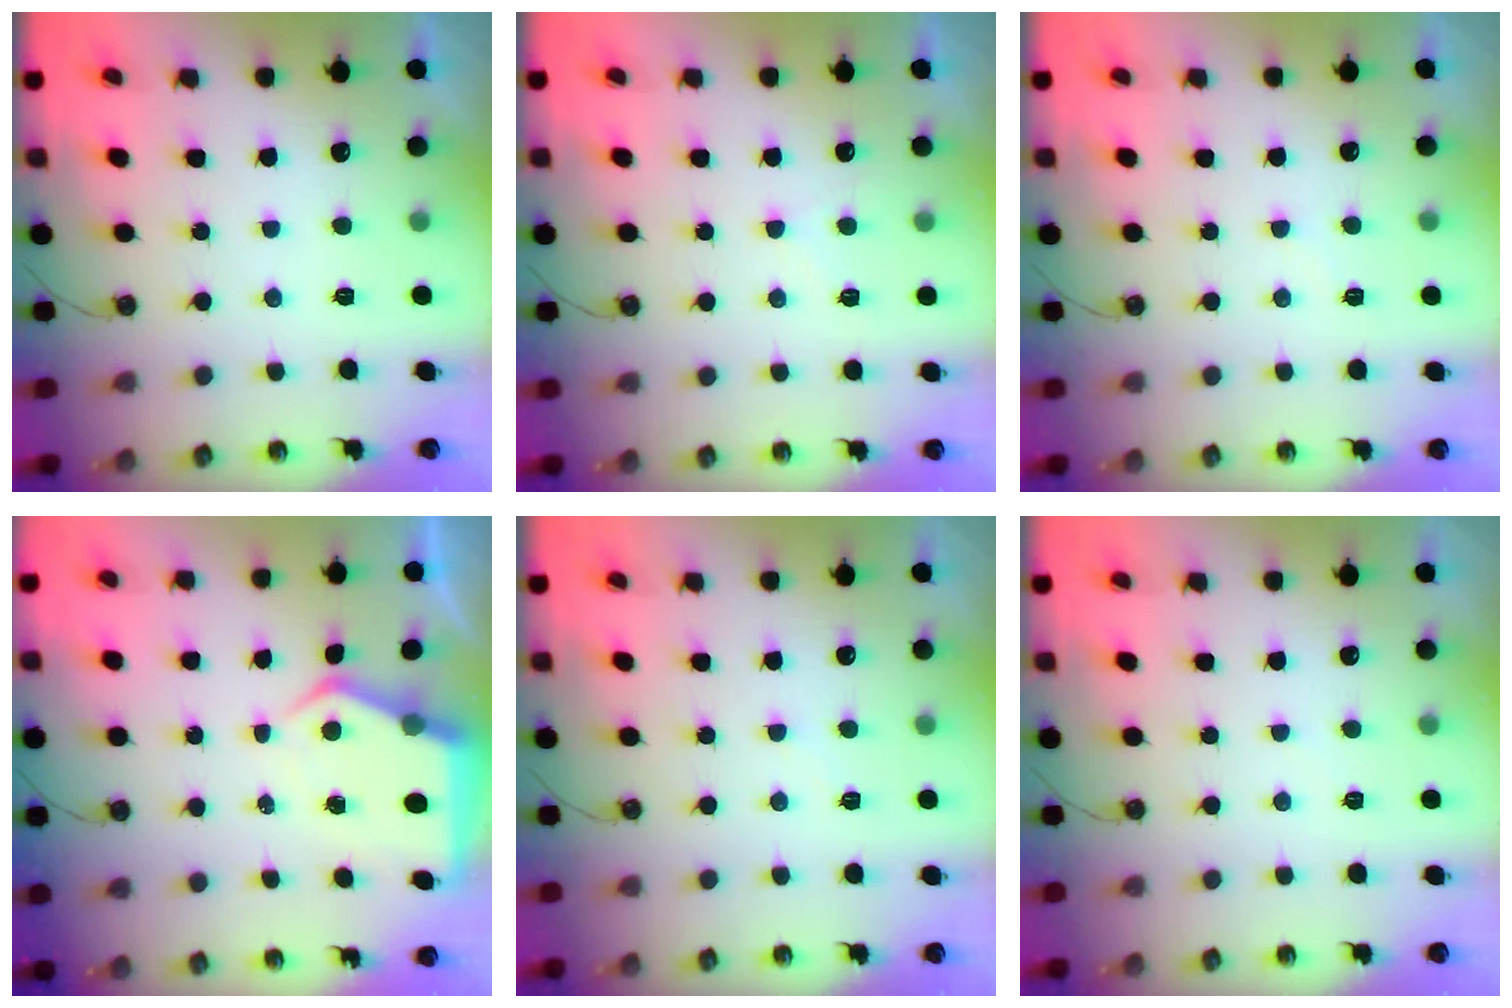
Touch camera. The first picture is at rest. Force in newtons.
{"total": 4.8, "press": 4.8, "slide": 0.6}
{"total": 4.6, "press": 4.6, "slide": 0.6}
{"total": 6.6, "press": 6.6, "slide": 0.6}
{"total": 2.3, "press": 2.2, "slide": 0.4}
{"total": 3.3, "press": 3.2, "slide": 0.5}